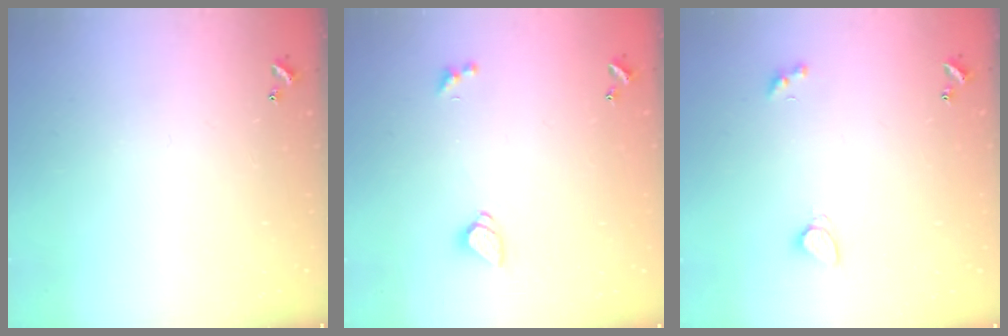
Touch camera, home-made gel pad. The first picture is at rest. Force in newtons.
{"total": 1.5, "press": 1.4, "slide": 0.5}
{"total": 2.1, "press": 2.0, "slide": 0.4}